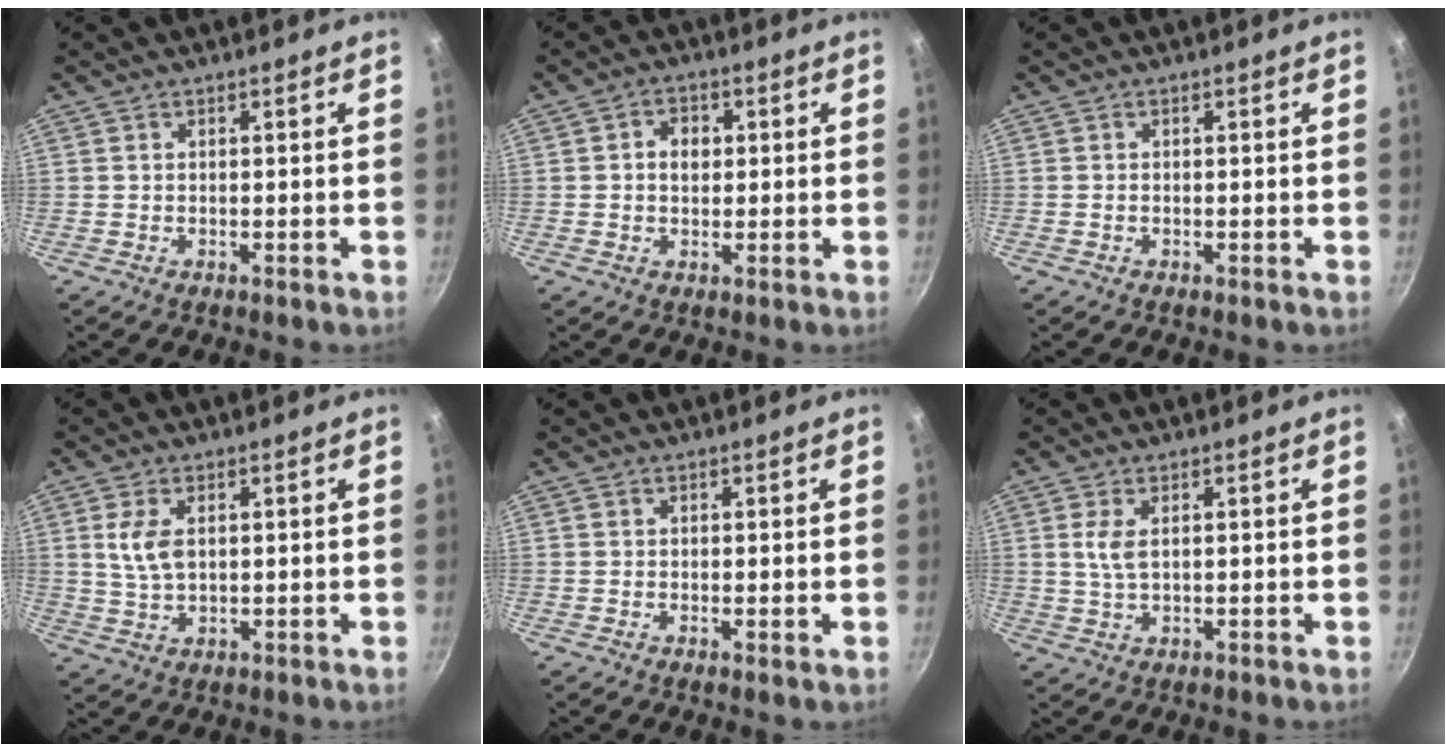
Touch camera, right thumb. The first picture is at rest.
{"total": 4.0, "force": [0.4, 3.2, 2.4], "torque": [-0.020, 0.006, 0.002]}
{"total": 0.0}
{"total": 5.6, "force": [1.4, 3.1, 4.5], "torque": [-0.086, -0.007, 0.028]}
{"total": 0.5, "force": [0.1, 0.2, 0.5], "torque": [-0.009, -0.005, 0.000]}
{"total": 3.5, "force": [0.9, 1.5, 3.0], "torque": [-0.060, -0.007, 0.020]}